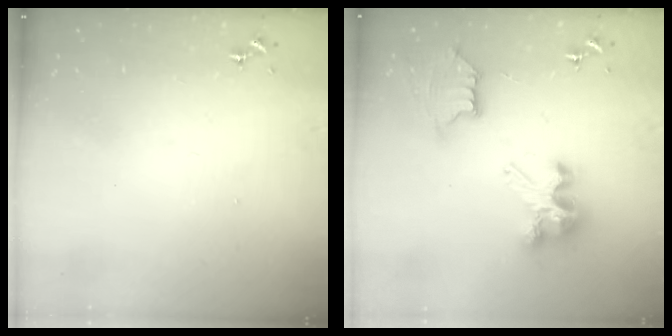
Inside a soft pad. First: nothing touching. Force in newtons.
{"total": 11.0, "press": 11.0, "slide": 1.2}